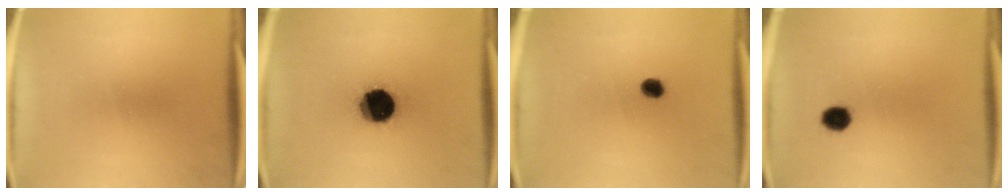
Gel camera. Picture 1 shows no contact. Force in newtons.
{"total": 18.4}
{"total": 2.7}
{"total": 3.9}